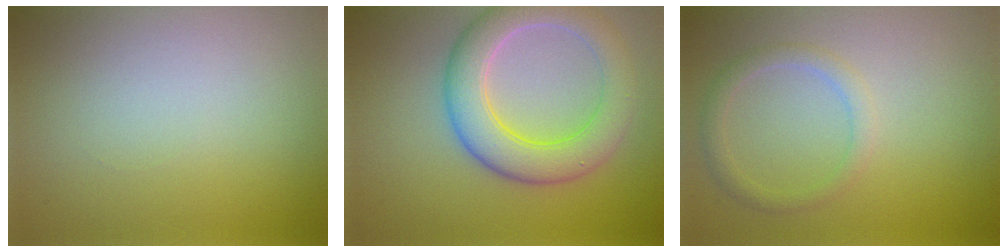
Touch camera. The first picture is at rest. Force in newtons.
{"total": 6.5, "press": 6.5, "slide": 0.7}
{"total": 1.8, "press": 1.8, "slide": 0.0}